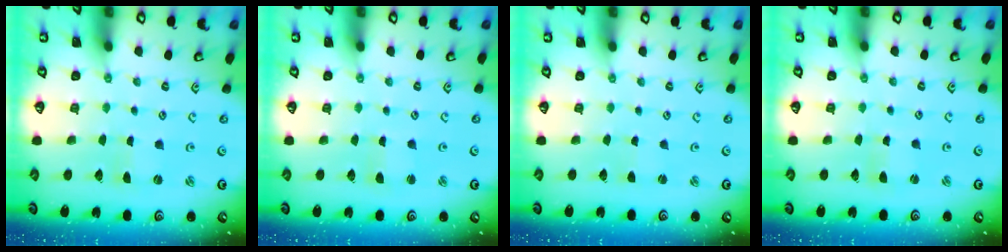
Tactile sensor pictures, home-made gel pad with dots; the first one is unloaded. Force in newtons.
{"total": 2.2, "press": 2.2, "slide": 0.1}
{"total": 0.9, "press": 0.8, "slide": 0.1}
{"total": 1.5, "press": 1.4, "slide": 0.3}